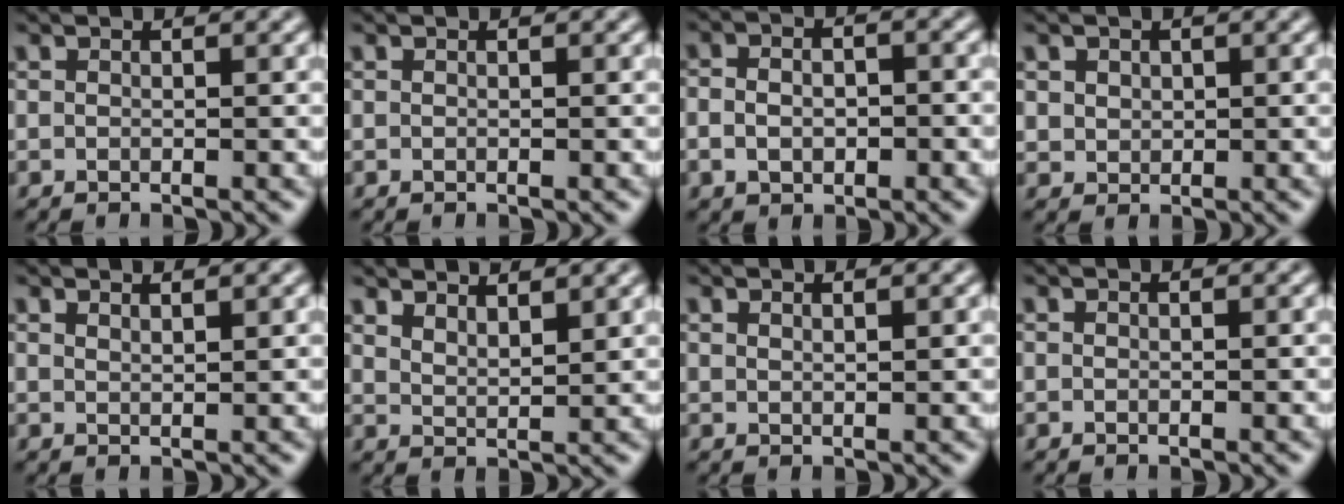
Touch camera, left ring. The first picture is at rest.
{"total": 0.0}
{"total": 3.8, "force": [-0.7, 2.5, 2.8], "torque": [-0.036, 0.005, -0.011]}
{"total": 1.7, "force": [0.8, 1.4, 0.6], "torque": [-0.016, -0.001, 0.024]}
{"total": 1.2, "force": [1.1, 0.2, 0.5], "torque": [0.000, 0.000, 0.014]}
{"total": 3.9, "force": [3.4, 1.0, 1.7], "torque": [-0.014, 0.003, 0.046]}
{"total": 0.9, "force": [0.7, 0.2, 0.5], "torque": [-0.002, 0.000, 0.011]}
{"total": 0.0}